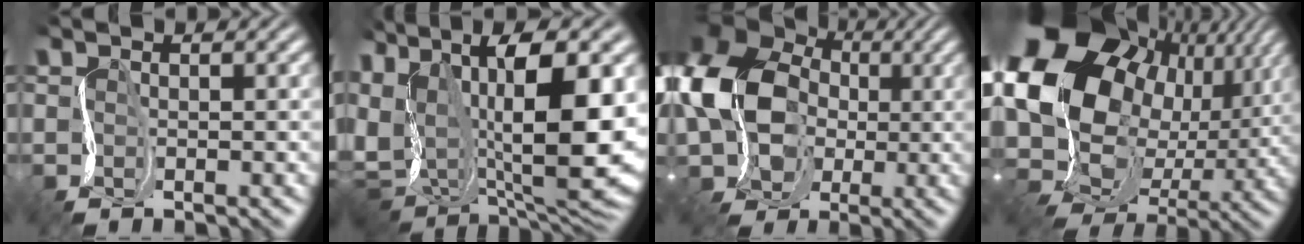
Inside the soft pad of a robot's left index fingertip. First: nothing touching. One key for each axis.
{"total": 15.7, "fx": 3.4, "fy": 7.7, "fz": 13.3, "tx": -0.247, "ty": 0.014, "tz": 0.065}
{"total": 11.4, "fx": 0.8, "fy": 9.5, "fz": 6.4, "tx": -0.128, "ty": -0.001, "tz": 0.007}
{"total": 20.1, "fx": 4.4, "fy": 16.2, "fz": 11.1, "tx": -0.245, "ty": -0.007, "tz": 0.090}